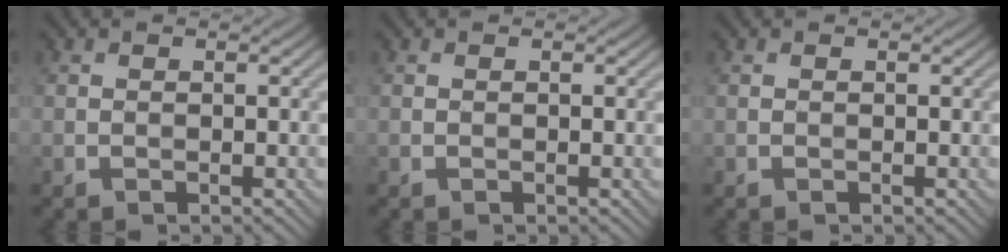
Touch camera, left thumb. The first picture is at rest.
{"total": 0.0}
{"total": 0.0}